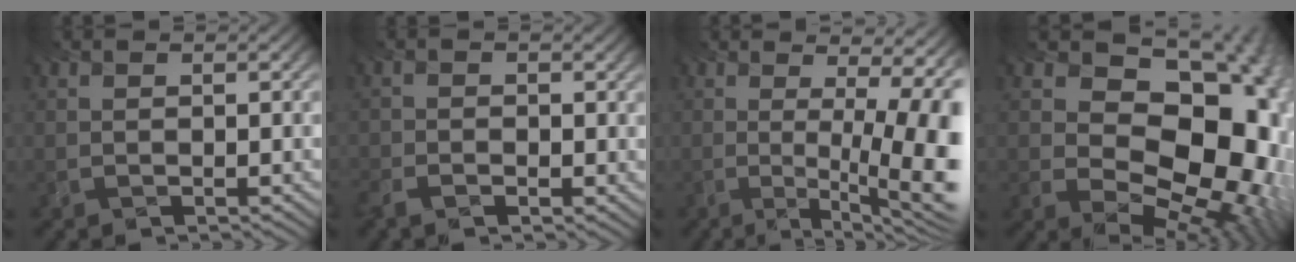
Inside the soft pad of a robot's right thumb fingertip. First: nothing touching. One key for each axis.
{"total": 1.6, "fx": -1.1, "fy": 1.1, "fz": 0.1, "tx": -0.009, "ty": -0.002, "tz": -0.021}
{"total": 12.4, "fx": 0.2, "fy": 3.7, "fz": 11.9, "tx": -0.139, "ty": 0.027, "tz": 0.013}
{"total": 16.4, "fx": 1.4, "fy": 11.8, "fz": 11.3, "tx": -0.128, "ty": 0.001, "tz": 0.032}